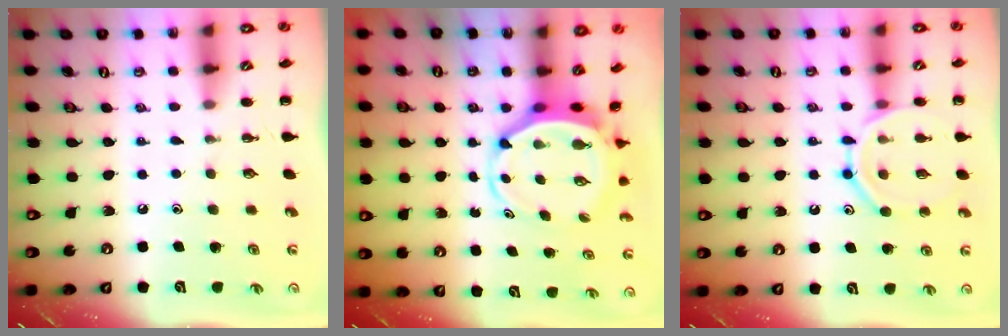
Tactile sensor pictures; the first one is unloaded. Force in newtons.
{"total": 5.4, "press": 5.2, "slide": 1.2}
{"total": 12.8, "press": 12.7, "slide": 1.2}